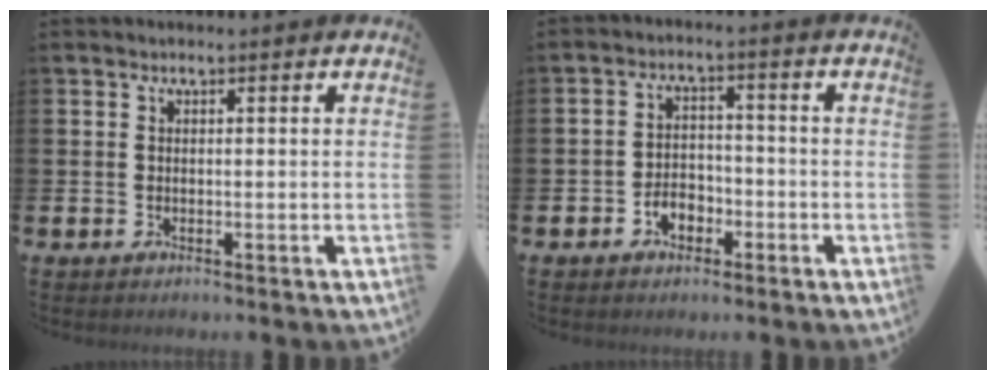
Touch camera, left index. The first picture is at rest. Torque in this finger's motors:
{"motor_torque": [0.37, 0.13, 0.13, 0.09]}